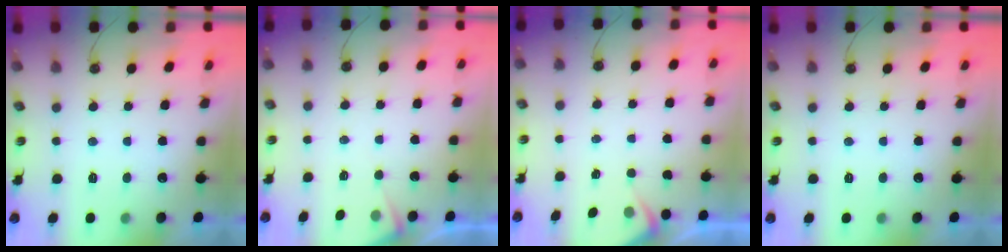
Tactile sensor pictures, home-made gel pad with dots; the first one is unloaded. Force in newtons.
{"total": 3.5, "press": 3.5, "slide": 0.6}
{"total": 2.6, "press": 2.5, "slide": 0.5}
{"total": 0.0}